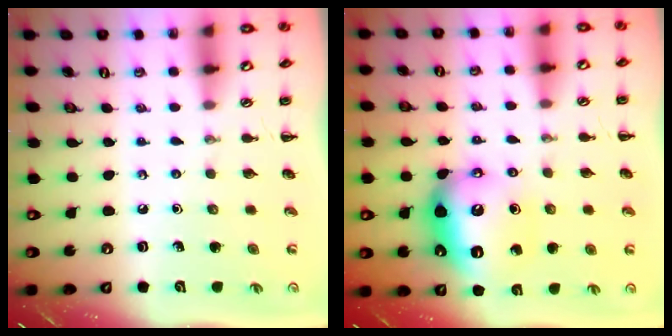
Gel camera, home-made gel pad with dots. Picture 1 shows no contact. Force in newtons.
{"total": 13.3, "press": 13.3, "slide": 1.5}